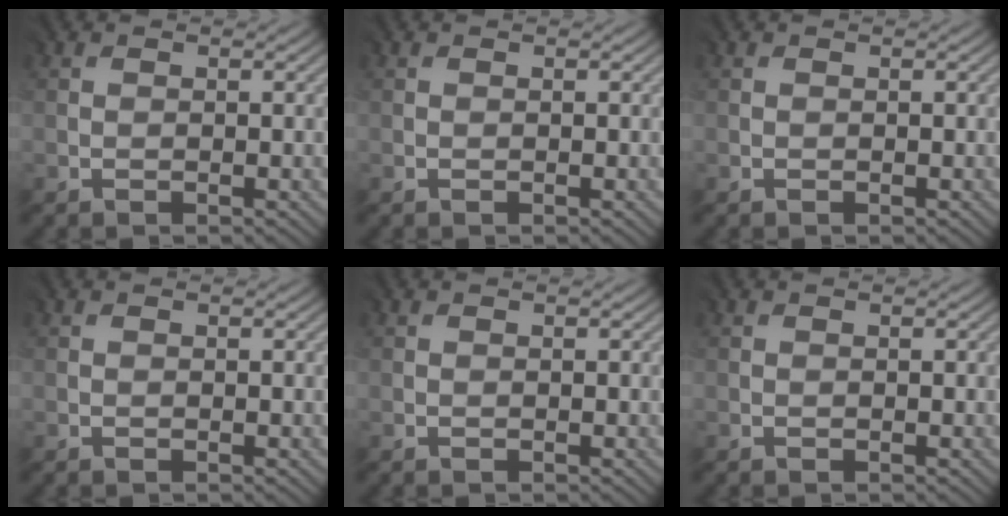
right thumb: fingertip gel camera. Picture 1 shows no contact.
{"total": 0.0}
{"total": 0.0}
{"total": 0.0}
{"total": 0.0}
{"total": 0.0}